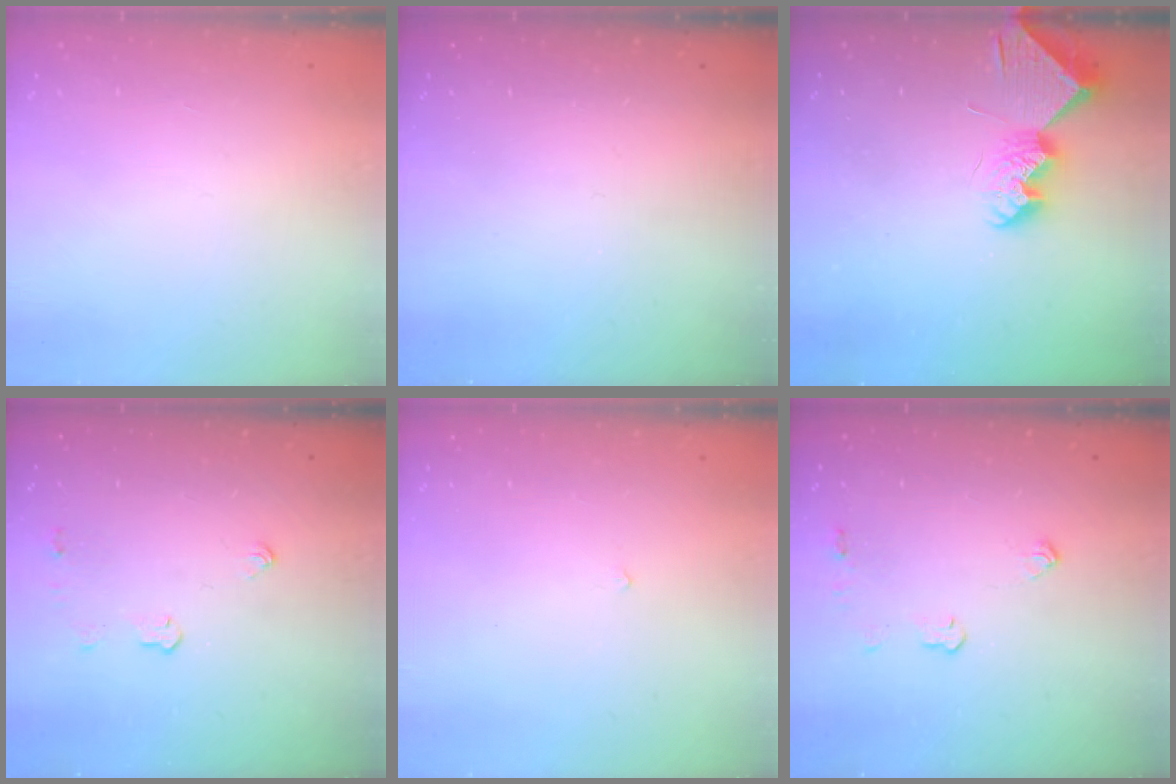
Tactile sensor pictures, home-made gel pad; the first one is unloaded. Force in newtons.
{"total": 0.0}
{"total": 9.6, "press": 9.6, "slide": 0.2}
{"total": 4.3, "press": 4.2, "slide": 0.7}
{"total": 2.1, "press": 2.1, "slide": 0.4}
{"total": 3.7, "press": 3.6, "slide": 0.6}